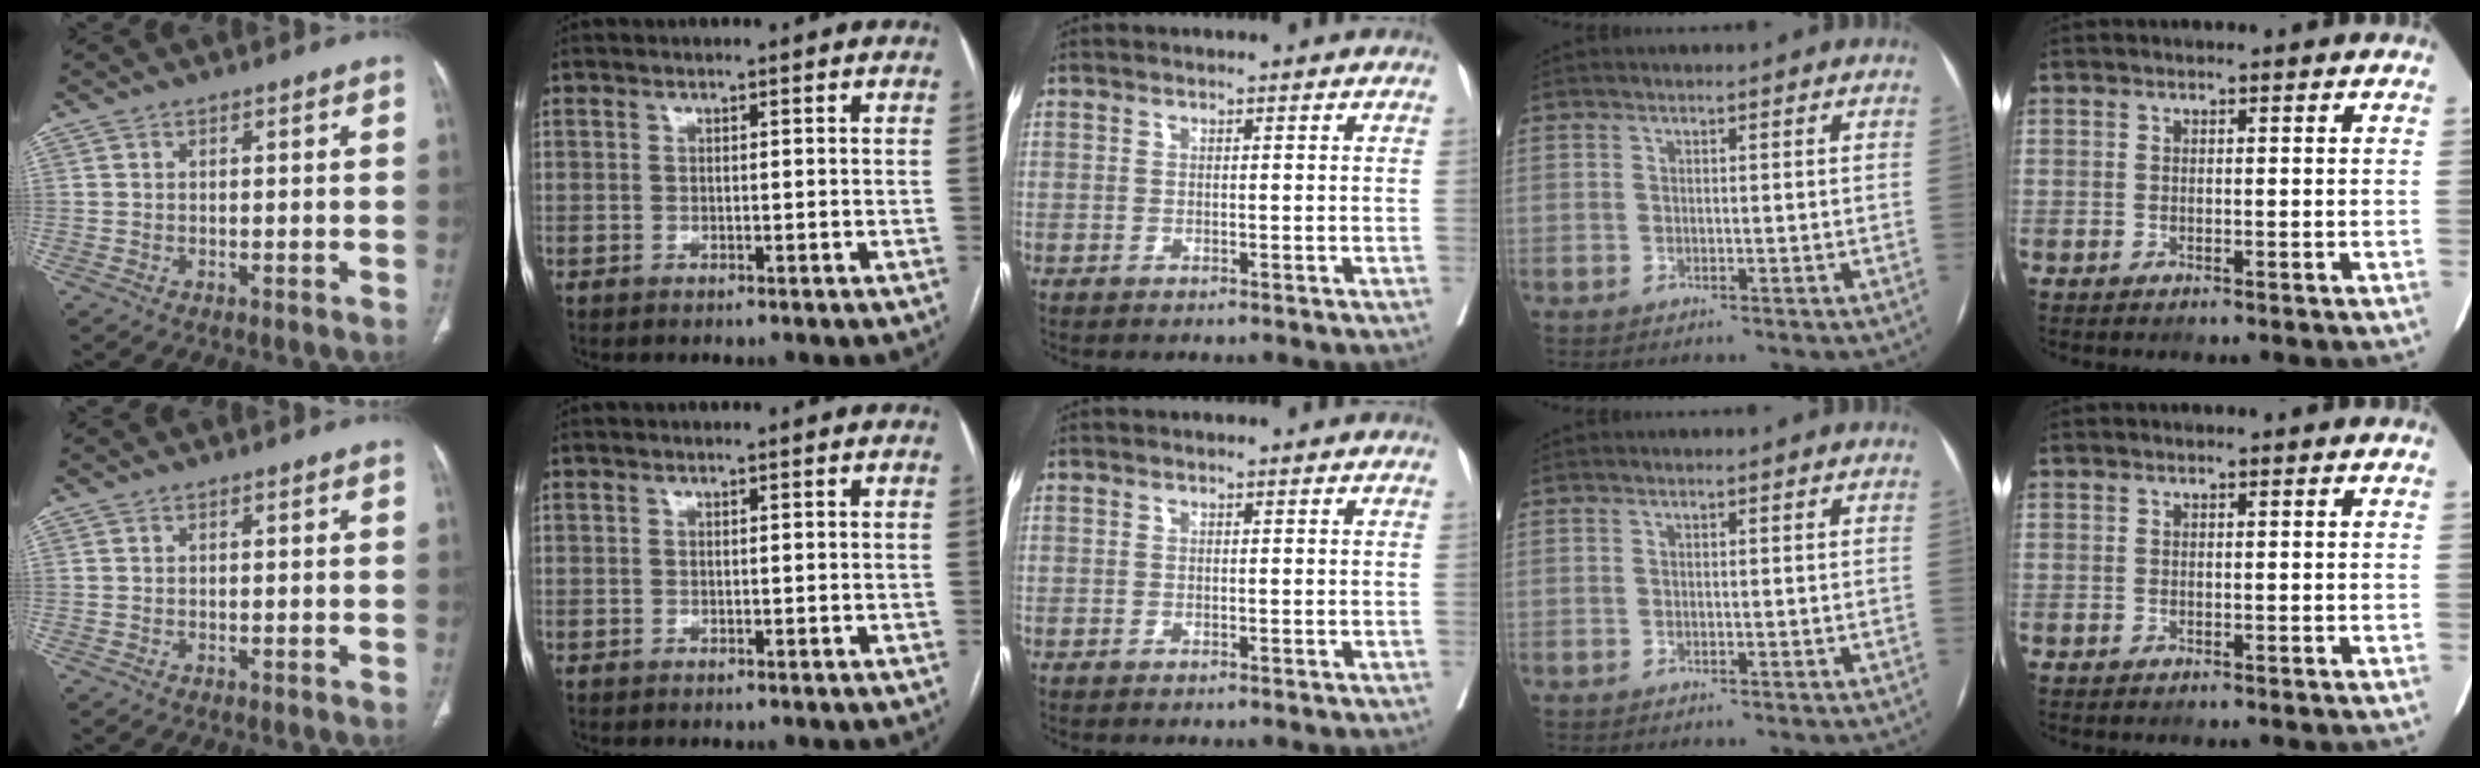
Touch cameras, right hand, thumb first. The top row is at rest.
{}